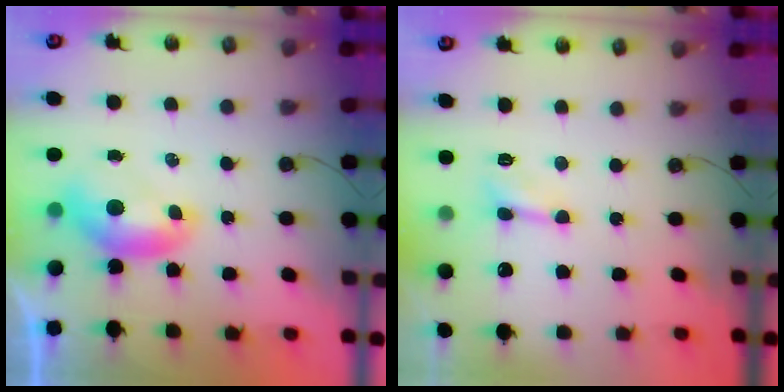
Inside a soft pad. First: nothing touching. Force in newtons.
{"total": 2.5, "press": 2.4, "slide": 0.6}